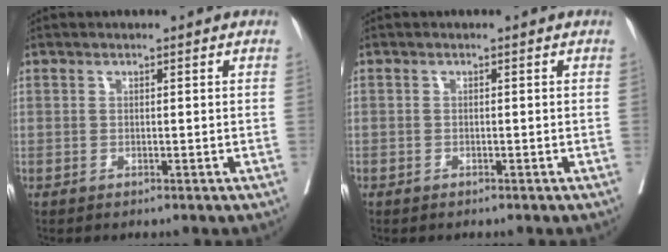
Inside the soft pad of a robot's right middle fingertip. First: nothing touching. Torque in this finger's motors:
{"motor_torque": [1.09, -1.05, -0.16, -0.21]}